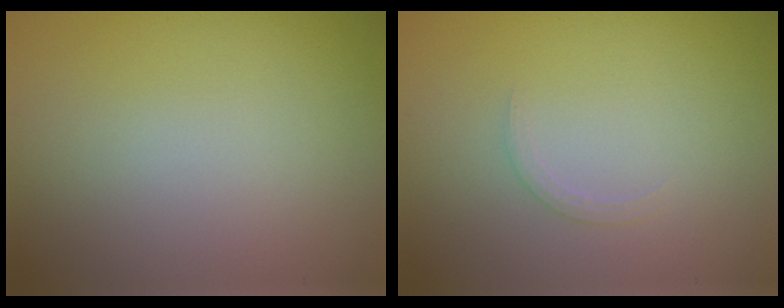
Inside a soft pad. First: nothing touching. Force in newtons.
{"total": 1.0, "press": 1.0, "slide": 0.0}